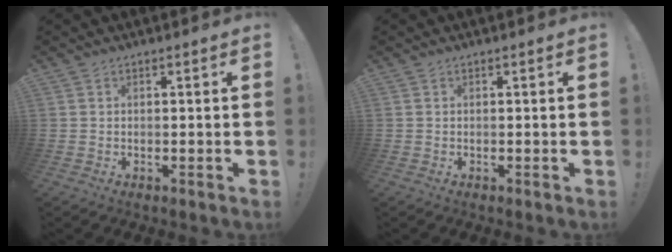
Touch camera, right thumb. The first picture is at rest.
{"total": 0.0}